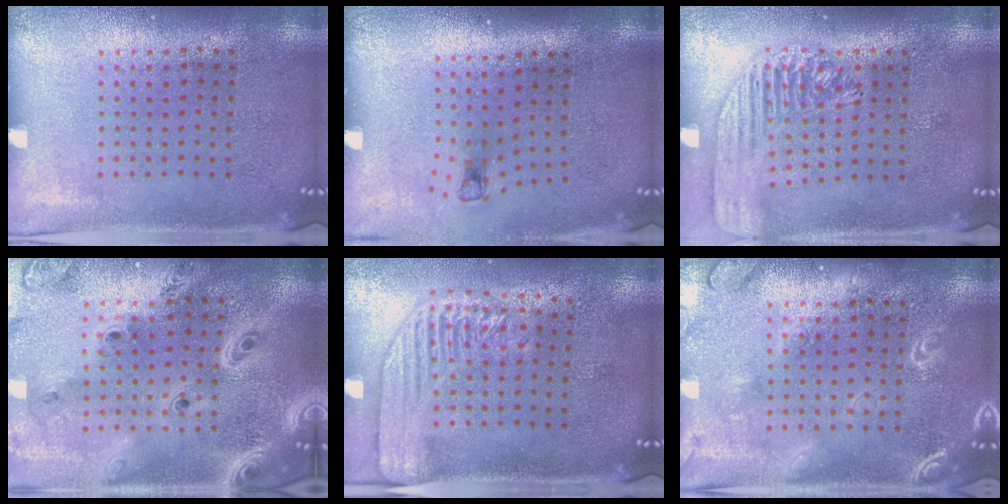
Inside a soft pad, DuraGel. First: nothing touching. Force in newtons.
{"total": 0.7, "press": 0.4, "slide": 0.6}
{"total": 1.7, "press": 1.5, "slide": 0.7}
{"total": 3.9, "press": 3.0, "slide": 2.4}
{"total": 2.2, "press": 1.9, "slide": 1.0}
{"total": 3.1, "press": 3.1, "slide": 0.4}